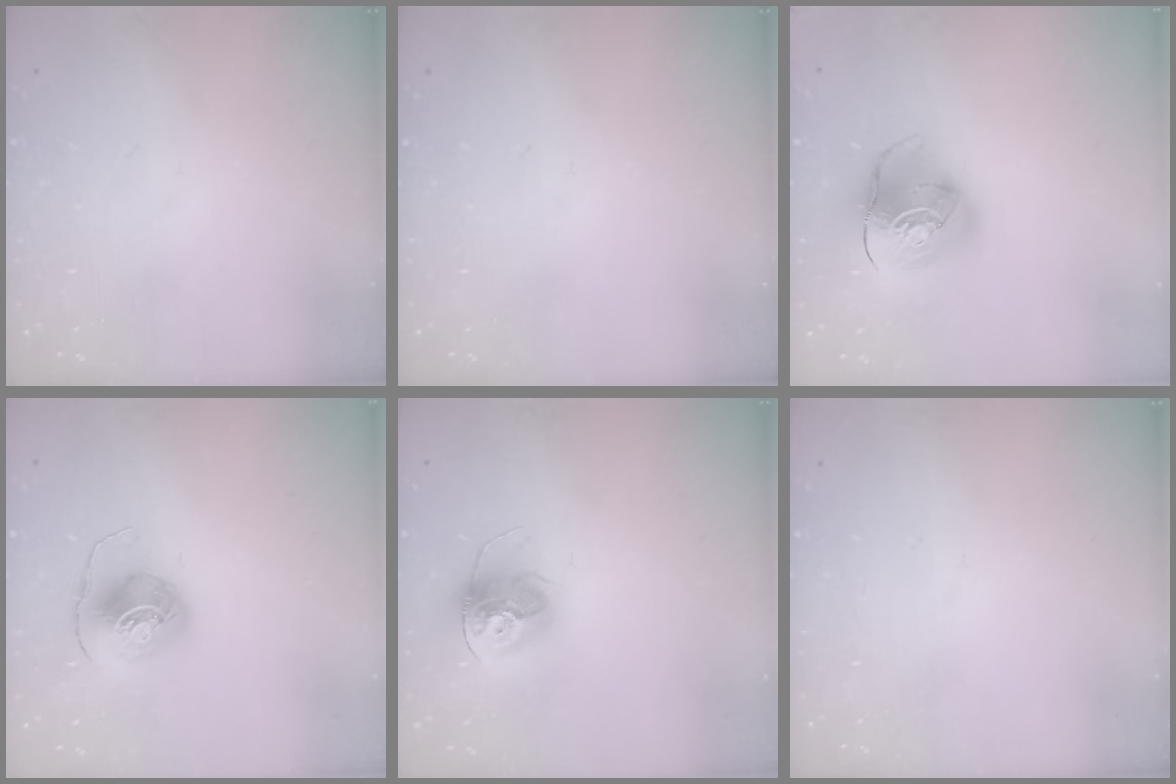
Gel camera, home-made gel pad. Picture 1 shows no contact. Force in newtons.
{"total": 0.0}
{"total": 12.8, "press": 12.7, "slide": 2.0}
{"total": 7.6, "press": 7.6, "slide": 0.3}
{"total": 13.1, "press": 13.1, "slide": 0.7}
{"total": 0.0}